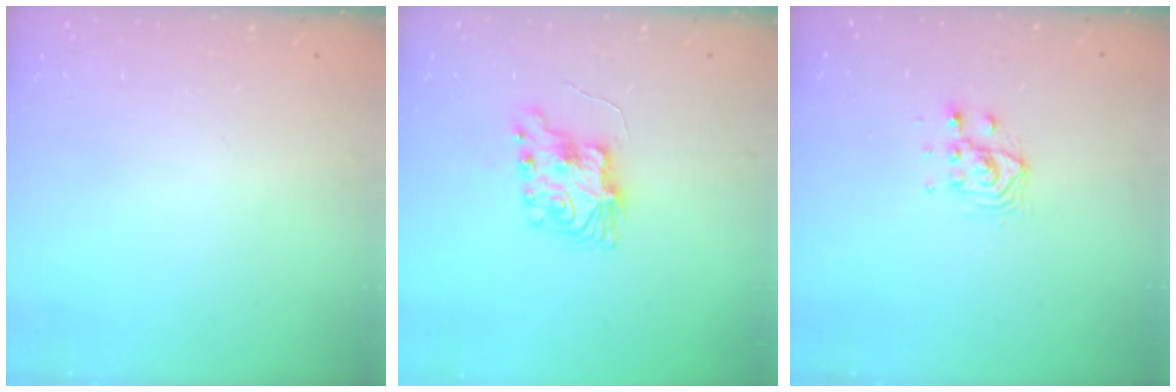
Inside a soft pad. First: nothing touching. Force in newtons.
{"total": 8.4, "press": 8.4, "slide": 0.2}
{"total": 6.4, "press": 6.4, "slide": 0.2}